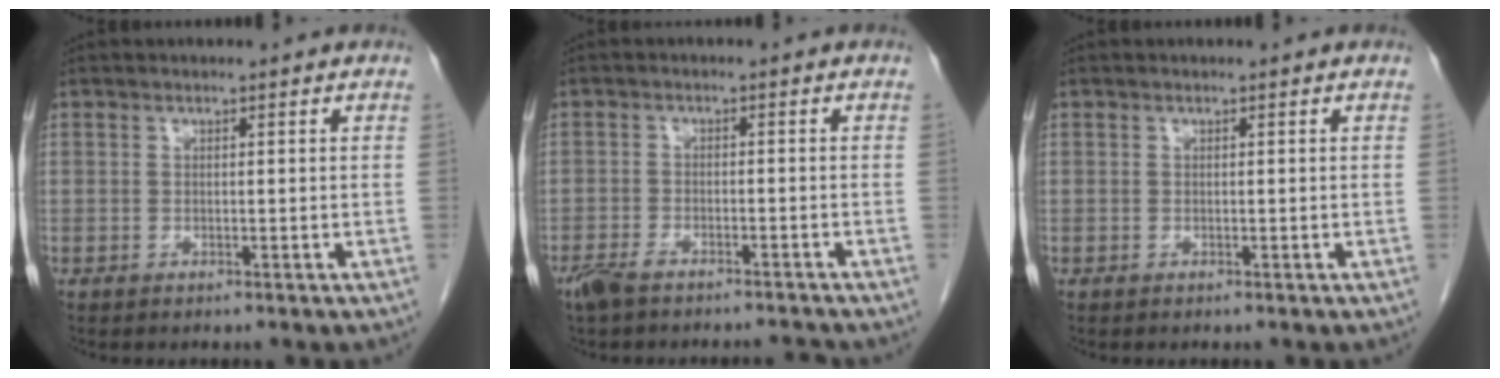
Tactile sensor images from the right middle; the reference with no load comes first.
{"total": 5.9, "force": [-5.2, 1.1, 2.5], "torque": [-0.047, -0.007, -0.090]}
{"total": 0.0}